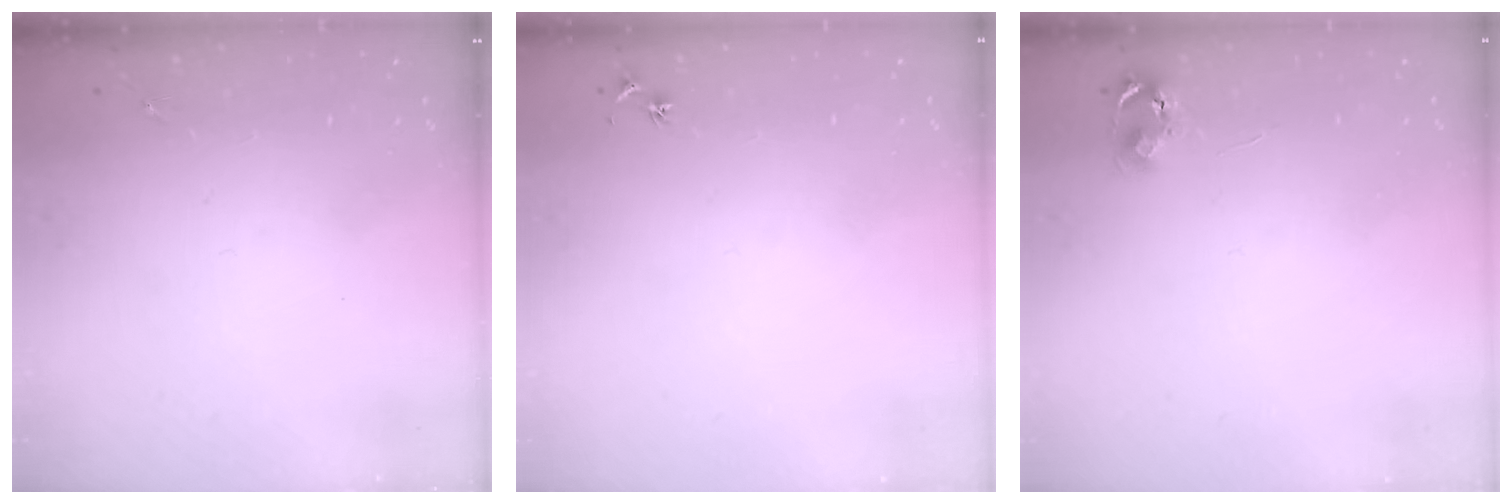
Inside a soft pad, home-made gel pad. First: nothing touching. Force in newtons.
{"total": 3.0, "press": 2.9, "slide": 0.4}
{"total": 5.3, "press": 5.3, "slide": 0.5}